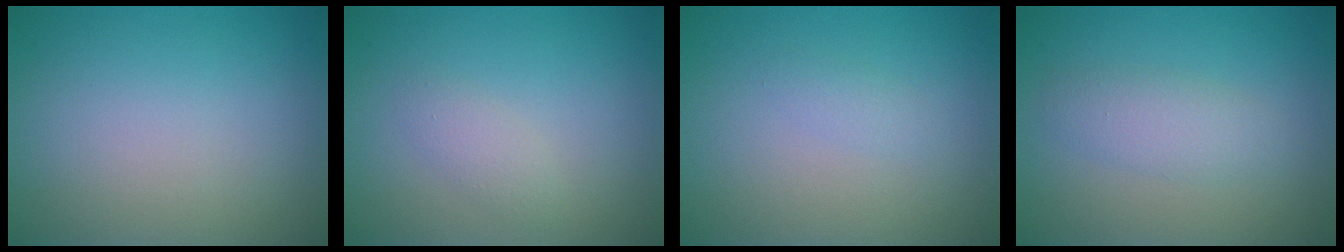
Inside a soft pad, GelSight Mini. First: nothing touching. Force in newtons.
{"total": 1.4, "press": 1.4, "slide": 0.1}
{"total": 0.9, "press": 0.9, "slide": 0.0}
{"total": 2.3, "press": 2.3, "slide": 0.1}